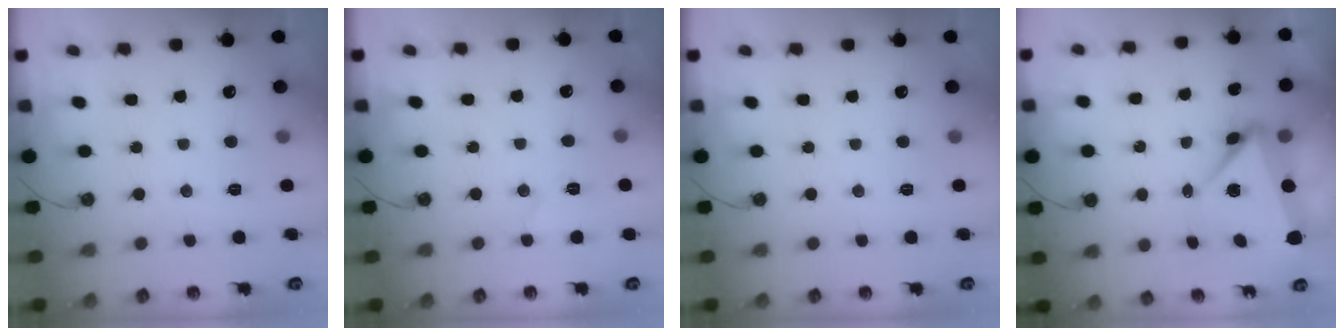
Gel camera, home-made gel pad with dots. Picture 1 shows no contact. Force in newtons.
{"total": 5.3, "press": 4.6, "slide": 2.7}
{"total": 0.0}
{"total": 6.5, "press": 5.6, "slide": 3.3}